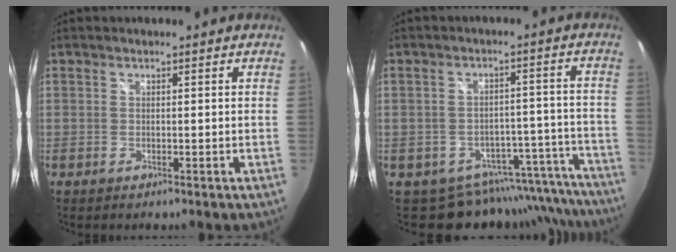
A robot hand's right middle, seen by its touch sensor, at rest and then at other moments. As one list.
[{"total": 15.4, "force": [-14.2, 5.6, 2.0], "torque": [-0.005, 0.051, -0.171]}]